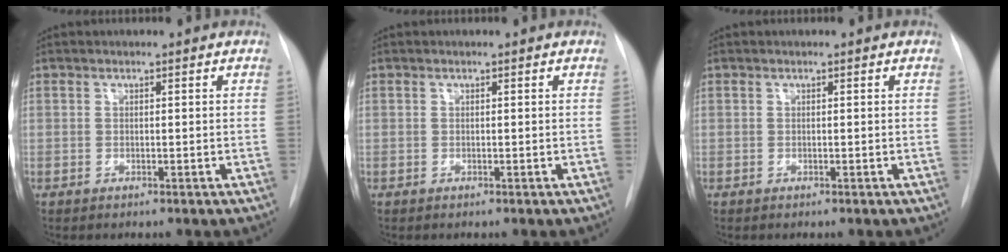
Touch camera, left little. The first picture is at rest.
{"total": 0.0}
{"total": 0.0}